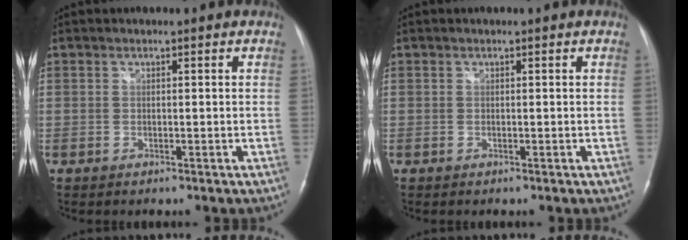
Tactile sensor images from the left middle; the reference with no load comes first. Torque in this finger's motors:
{"motor_torque": [0.00, 0.00, -0.07, -0.01]}